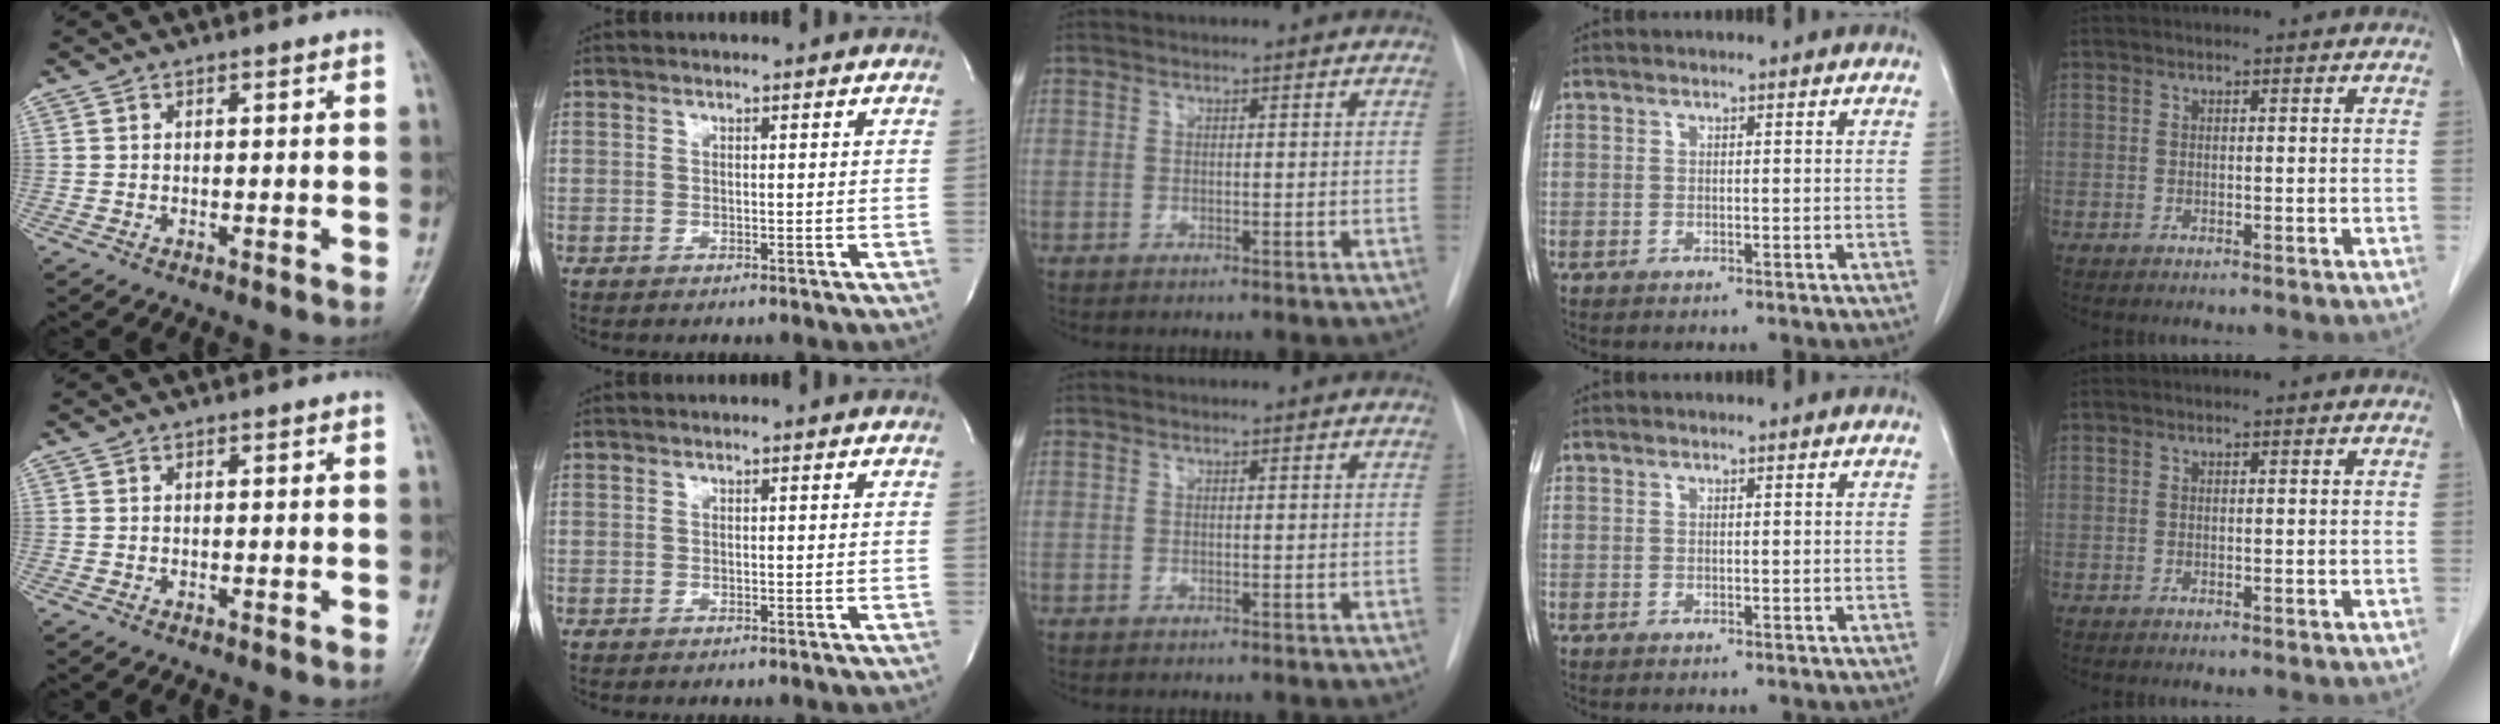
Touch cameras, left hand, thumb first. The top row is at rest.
{}